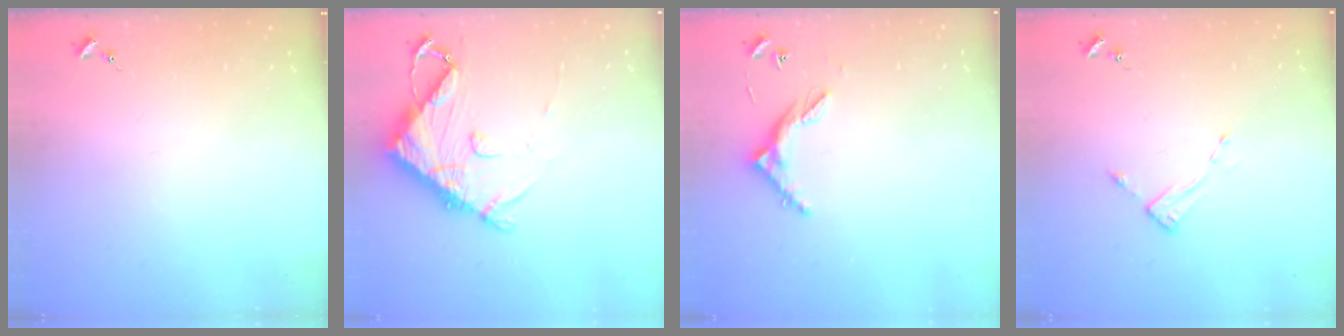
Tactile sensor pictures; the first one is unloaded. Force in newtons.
{"total": 11.0, "press": 10.9, "slide": 1.4}
{"total": 6.1, "press": 6.1, "slide": 0.4}
{"total": 2.6, "press": 2.6, "slide": 0.3}